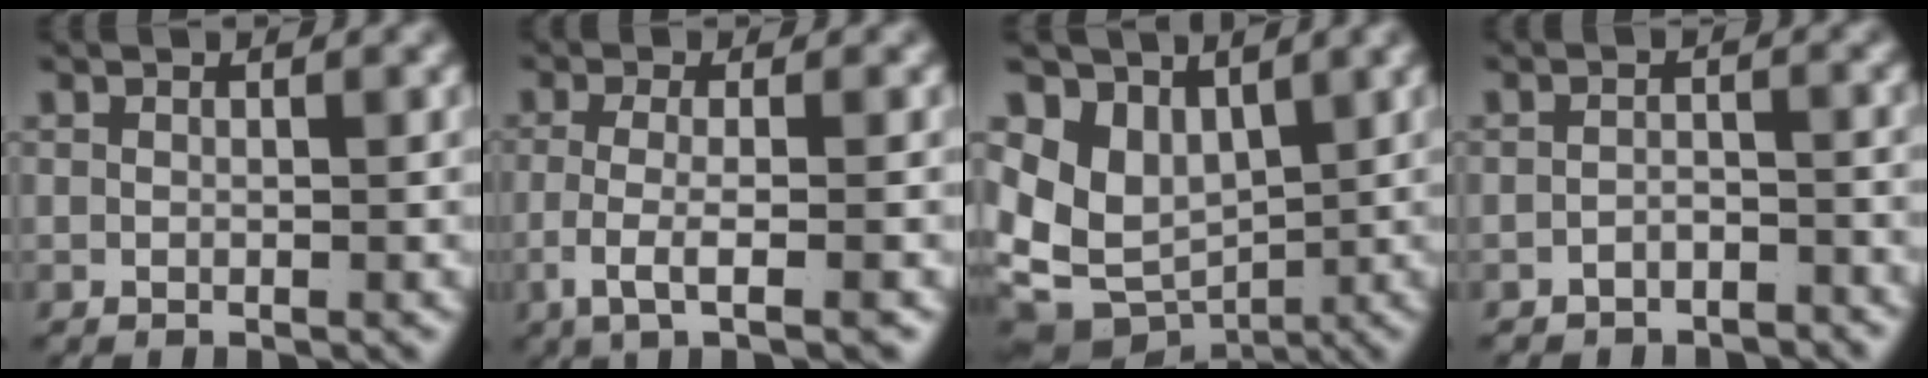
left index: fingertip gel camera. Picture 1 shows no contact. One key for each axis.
{"total": 4.2, "fx": -1.5, "fy": 0.7, "fz": 3.9, "tx": -0.080, "ty": -0.018, "tz": -0.015}
{"total": 12.4, "fx": -1.1, "fy": 10.6, "fz": 6.3, "tx": -0.155, "ty": -0.052, "tz": -0.003}
{"total": 2.4, "fx": -2.4, "fy": 0.5, "fz": 0.1, "tx": 0.004, "ty": -0.010, "tz": -0.036}